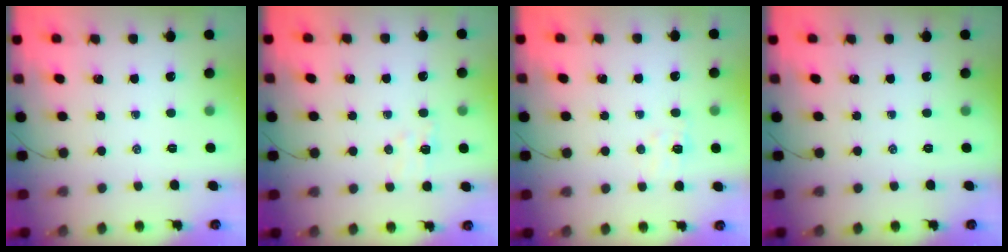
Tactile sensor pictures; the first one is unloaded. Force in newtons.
{"total": 5.0, "press": 4.8, "slide": 1.0}
{"total": 6.5, "press": 6.4, "slide": 1.0}
{"total": 0.0}